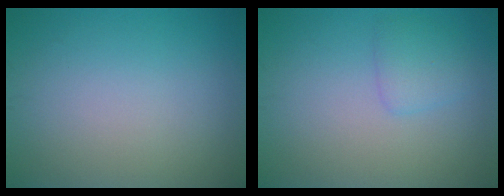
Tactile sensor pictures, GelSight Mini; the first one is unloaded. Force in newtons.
{"total": 1.8, "press": 1.8, "slide": 0.1}